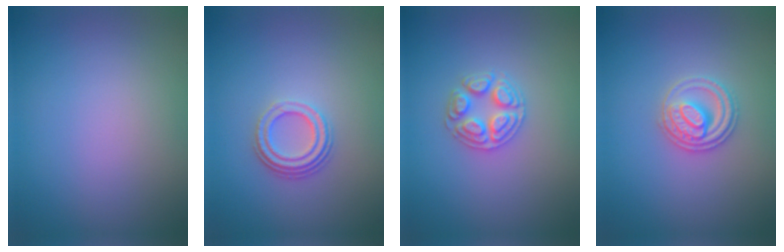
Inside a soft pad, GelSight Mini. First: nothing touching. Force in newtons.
{"total": 3.3, "press": 2.4, "slide": 2.3}
{"total": 2.9, "press": 2.8, "slide": 0.4}
{"total": 2.8, "press": 2.6, "slide": 1.0}